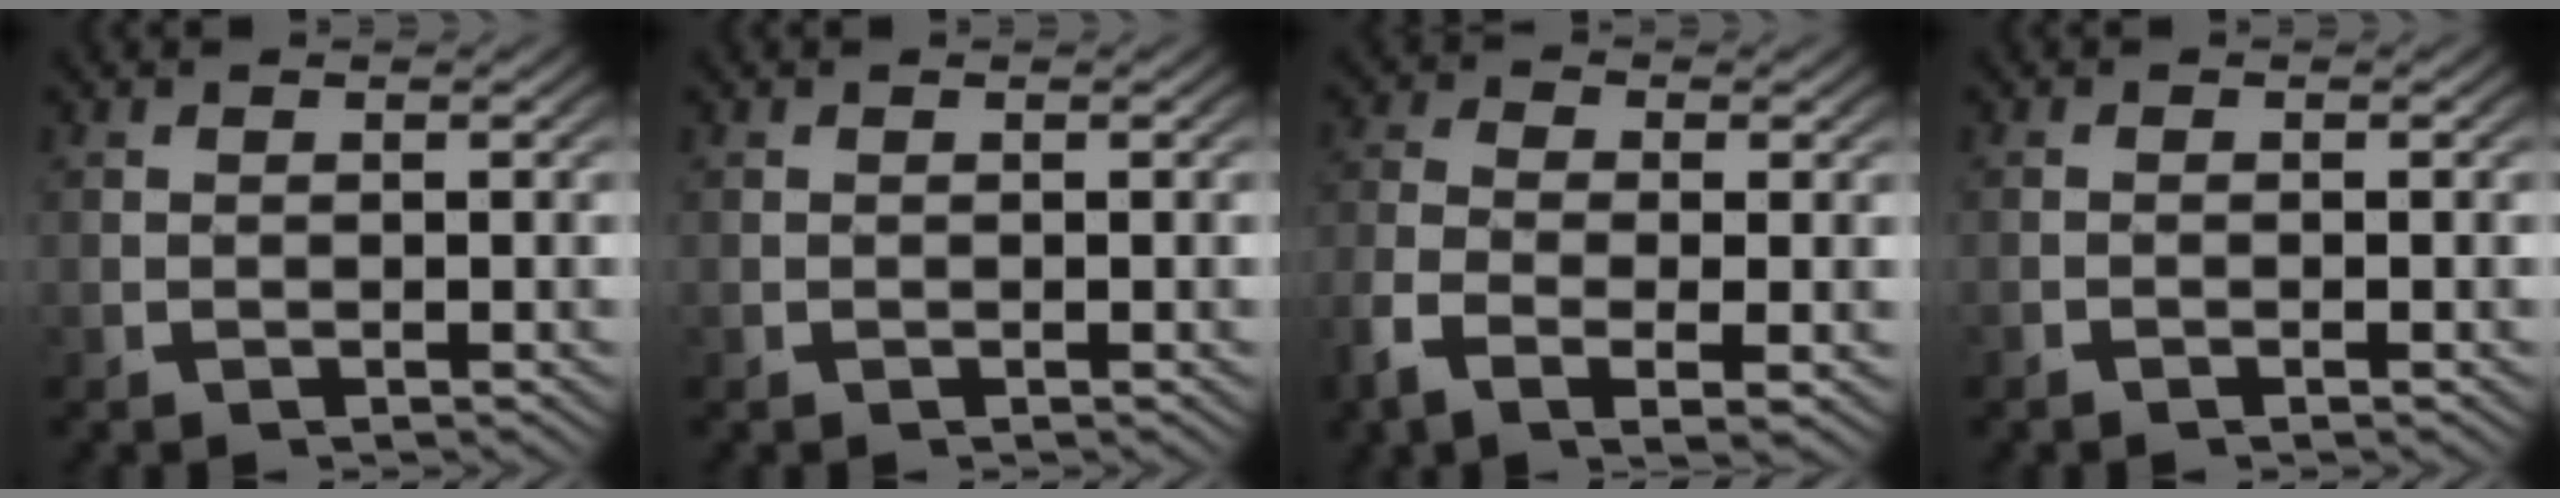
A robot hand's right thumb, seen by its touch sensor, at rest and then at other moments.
{"total": 0.0}
{"total": 4.8, "force": [-1.4, 2.2, 4.0], "torque": [-0.099, -0.013, -0.022]}
{"total": 0.6, "force": [-0.4, -0.1, 0.4], "torque": [-0.006, 0.004, -0.011]}